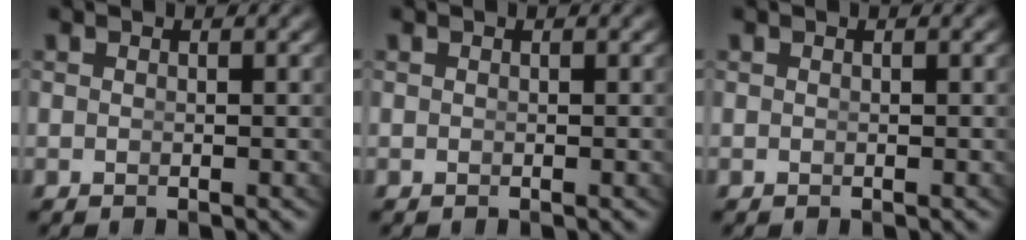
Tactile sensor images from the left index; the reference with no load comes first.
{"total": 0.0}
{"total": 0.0}